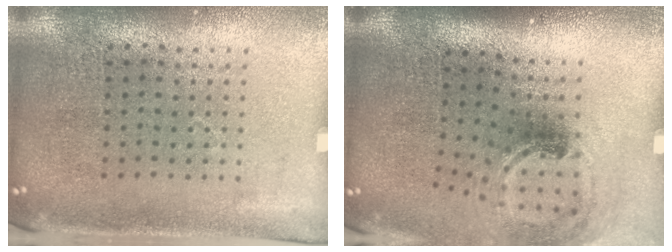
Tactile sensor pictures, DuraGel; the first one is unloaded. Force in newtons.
{"total": 1.6, "press": 1.2, "slide": 1.1}